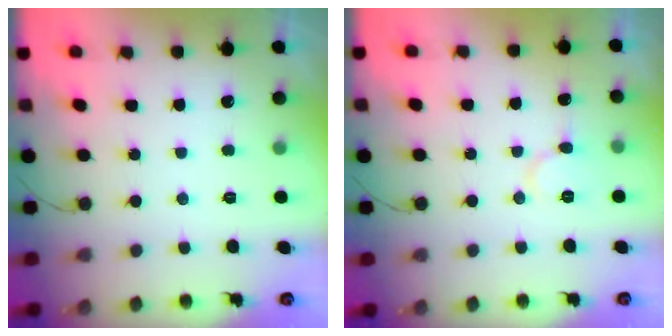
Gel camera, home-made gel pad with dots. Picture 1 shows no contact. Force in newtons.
{"total": 6.9, "press": 6.9, "slide": 0.4}